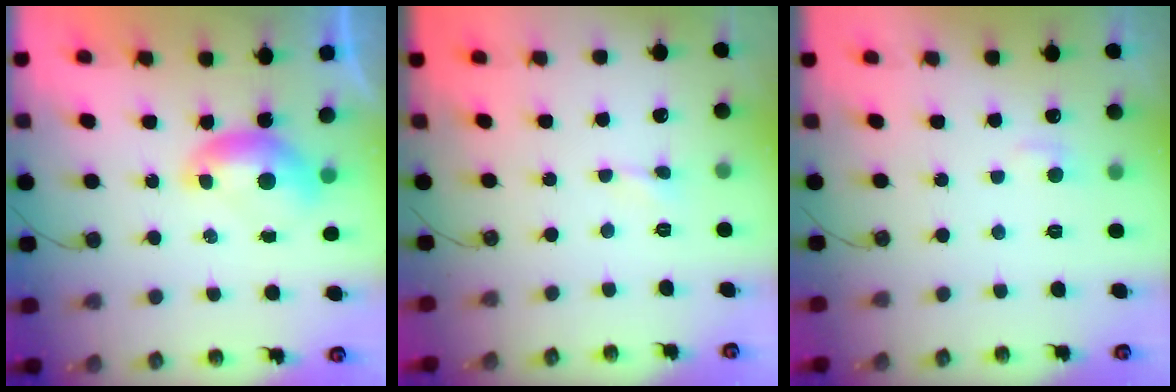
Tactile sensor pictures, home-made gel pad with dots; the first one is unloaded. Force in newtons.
{"total": 0.0}
{"total": 1.7, "press": 1.6, "slide": 0.6}